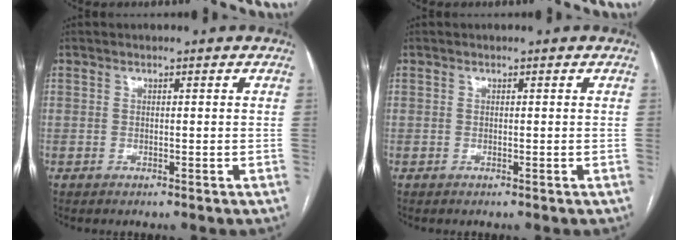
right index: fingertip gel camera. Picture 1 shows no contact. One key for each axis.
{"total": 0.0}